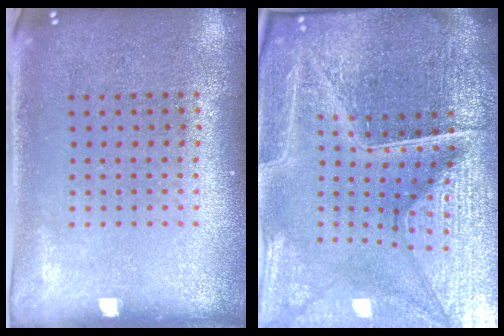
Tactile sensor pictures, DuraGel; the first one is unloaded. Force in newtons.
{"total": 6.8, "press": 6.0, "slide": 3.2}